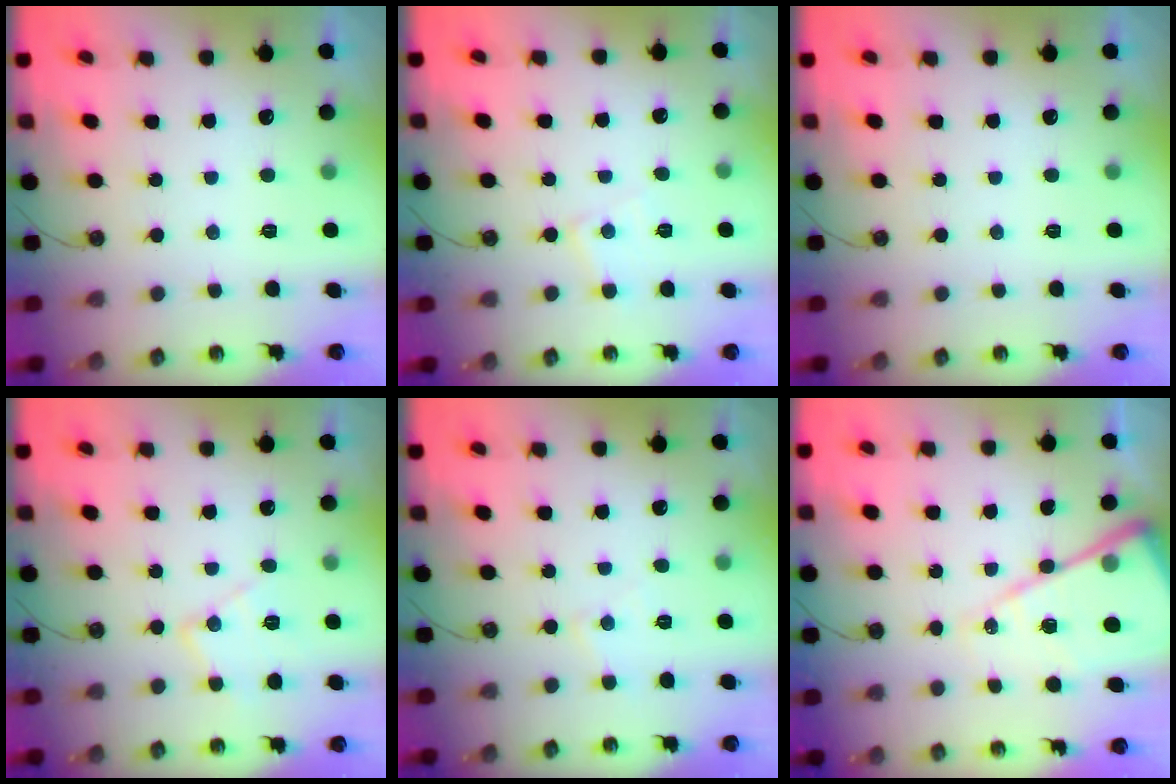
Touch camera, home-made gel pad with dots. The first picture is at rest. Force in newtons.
{"total": 6.8, "press": 6.7, "slide": 0.7}
{"total": 0.0}
{"total": 10.4, "press": 10.4, "slide": 0.6}
{"total": 4.9, "press": 4.8, "slide": 0.8}
{"total": 19.4, "press": 19.3, "slide": 2.0}